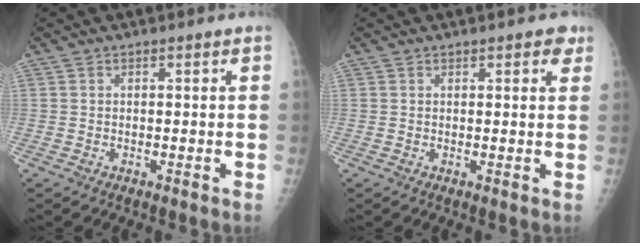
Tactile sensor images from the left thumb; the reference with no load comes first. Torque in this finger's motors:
{"motor_torque": [-0.10, 0.05, 0.10, -0.05, 0.05]}